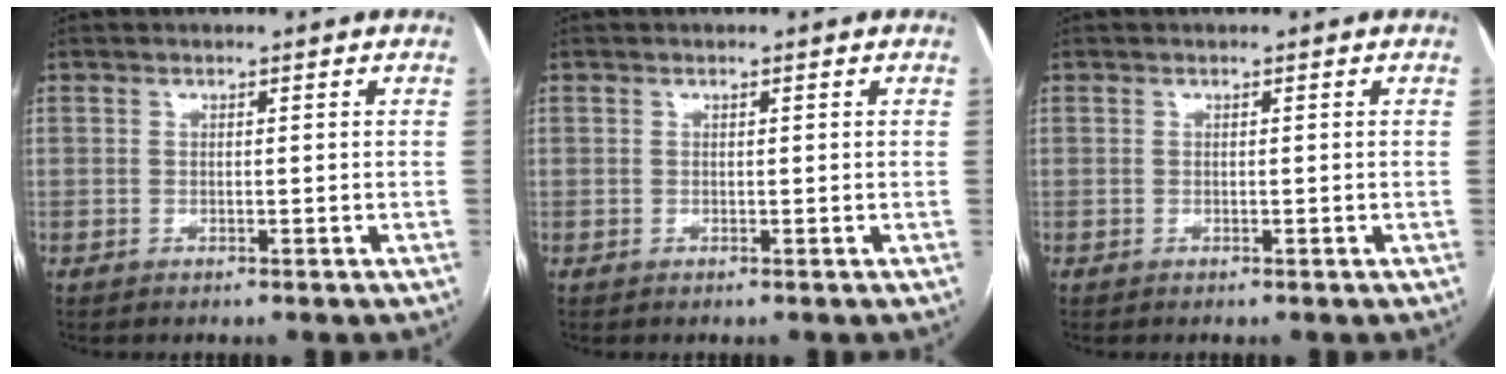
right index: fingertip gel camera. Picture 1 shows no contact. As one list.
[{"total": 0.0}, {"total": 0.0}]